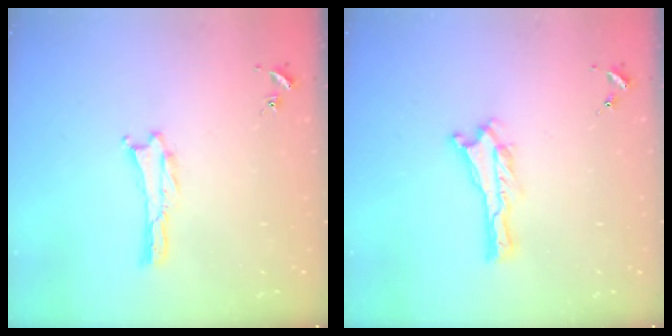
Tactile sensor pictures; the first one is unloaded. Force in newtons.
{"total": 0.0}